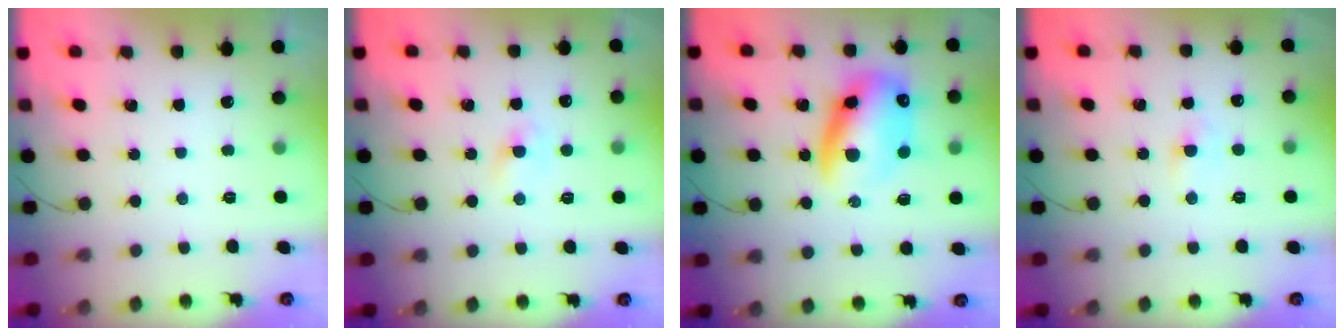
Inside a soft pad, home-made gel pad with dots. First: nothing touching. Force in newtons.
{"total": 1.9, "press": 1.8, "slide": 0.8}
{"total": 16.2, "press": 15.6, "slide": 4.3}
{"total": 2.8, "press": 2.5, "slide": 1.2}